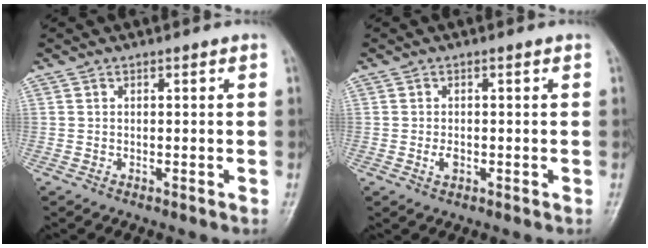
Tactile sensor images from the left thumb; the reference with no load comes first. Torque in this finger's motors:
{"motor_torque": [0.01, 0.06, 0.27, 0.05, 0.00]}